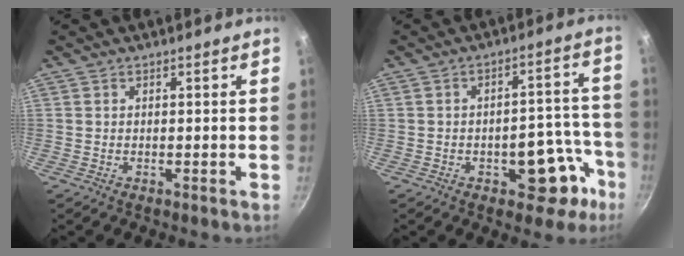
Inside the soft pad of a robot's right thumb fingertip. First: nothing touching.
{"total": 11.6, "force": [-5.2, 6.5, 8.0], "torque": [-0.036, 0.053, -0.060]}